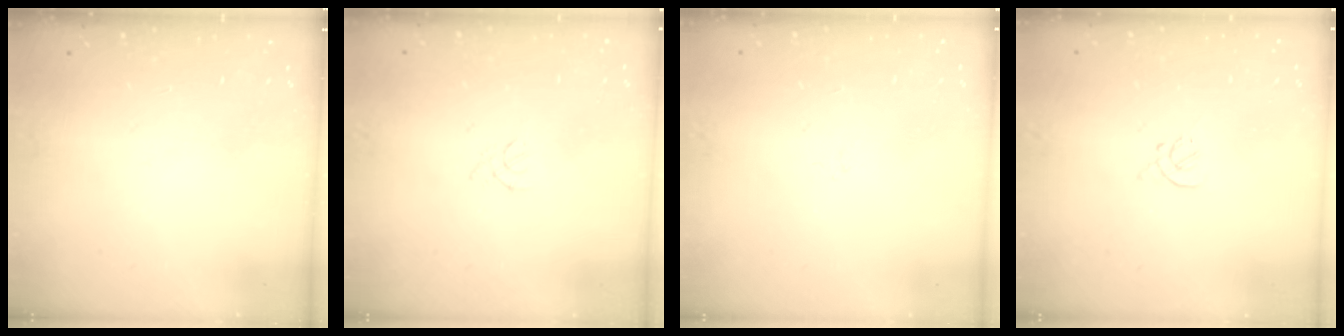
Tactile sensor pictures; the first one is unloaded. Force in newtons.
{"total": 0.8, "press": 0.7, "slide": 0.3}
{"total": 0.0}
{"total": 1.4, "press": 1.3, "slide": 0.5}